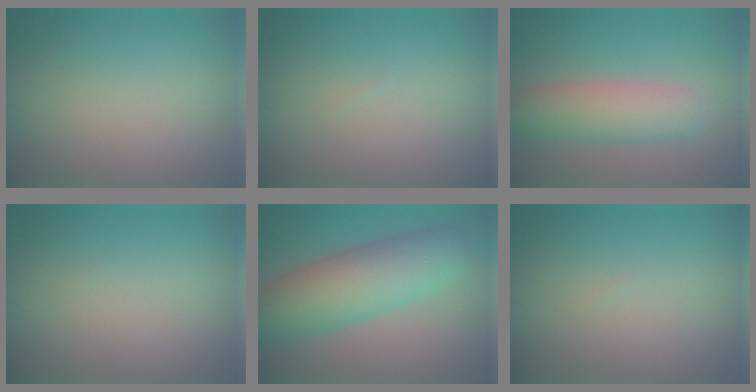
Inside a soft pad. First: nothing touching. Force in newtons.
{"total": 0.0}
{"total": 5.2, "press": 5.2, "slide": 0.2}
{"total": 0.0}
{"total": 8.1, "press": 8.1, "slide": 0.2}
{"total": 0.0}